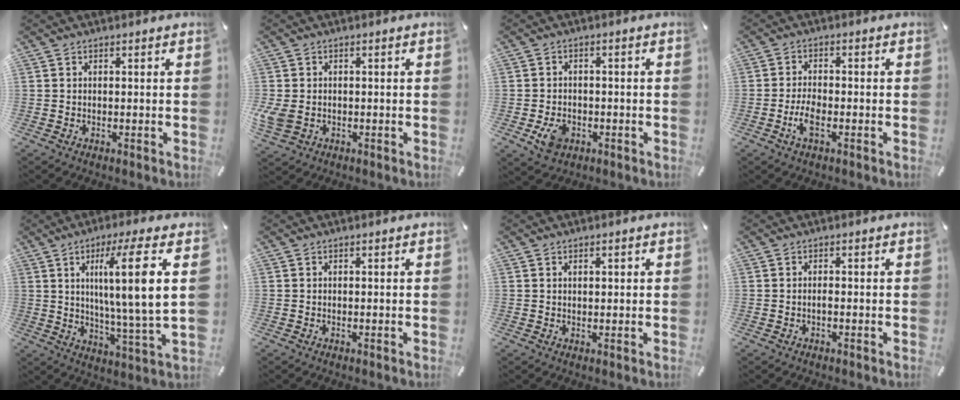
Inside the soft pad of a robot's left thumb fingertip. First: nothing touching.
{"total": 4.5, "force": [-0.8, 3.6, 2.5], "torque": [-0.072, -0.003, -0.014]}
{"total": 5.3, "force": [-2.0, 4.1, 2.8], "torque": [-0.057, 0.002, -0.037]}
{"total": 4.2, "force": [-1.7, 1.9, 3.4], "torque": [-0.084, -0.005, -0.033]}
{"total": 14.7, "force": [4.9, 0.9, 13.8], "torque": [-0.228, -0.020, 0.065]}
{"total": 0.0}
{"total": 0.9, "force": [0.3, 0.6, 0.5], "torque": [-0.012, 0.003, 0.006]}
{"total": 0.8, "force": [-0.4, 0.2, 0.7], "torque": [-0.016, -0.002, -0.007]}